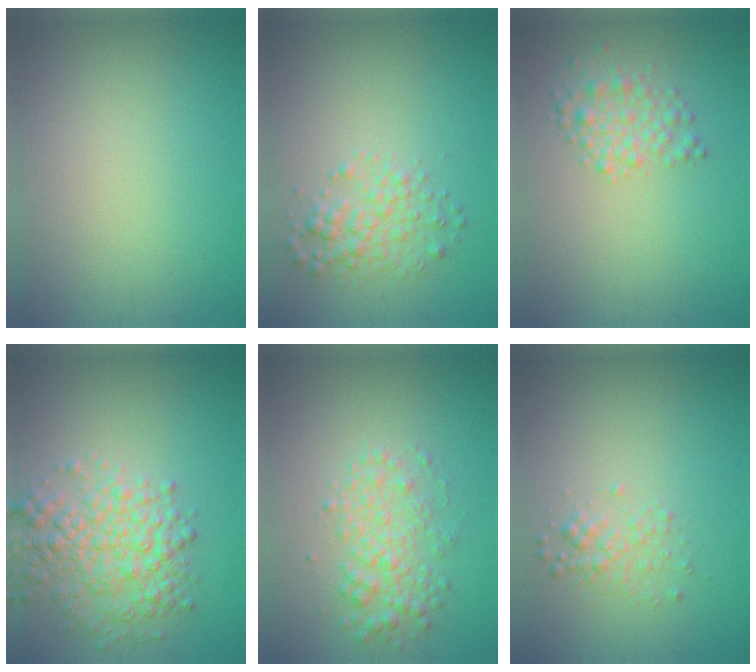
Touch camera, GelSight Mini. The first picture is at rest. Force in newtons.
{"total": 2.6, "press": 2.6, "slide": 0.0}
{"total": 2.6, "press": 2.6, "slide": 0.1}
{"total": 5.1, "press": 5.1, "slide": 0.1}
{"total": 3.0, "press": 3.0, "slide": 0.0}
{"total": 1.5, "press": 1.5, "slide": 0.1}